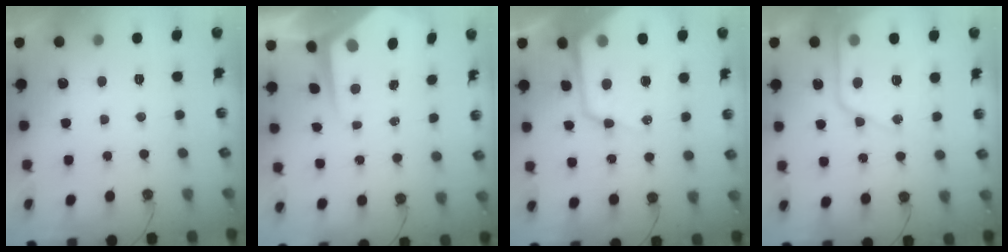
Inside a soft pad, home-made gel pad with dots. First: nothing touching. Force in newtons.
{"total": 7.5, "press": 7.5, "slide": 0.6}
{"total": 20.6, "press": 20.5, "slide": 1.9}
{"total": 14.2, "press": 14.2, "slide": 1.6}